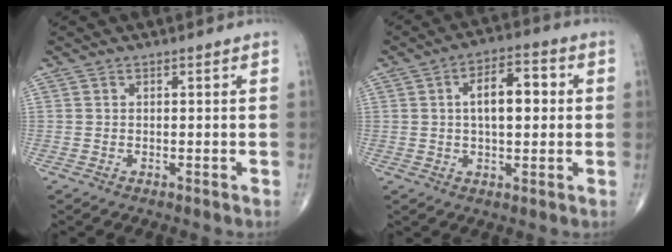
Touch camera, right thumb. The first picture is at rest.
{"total": 9.3, "force": [1.3, 4.5, 8.0], "torque": [-0.112, 0.014, 0.015]}